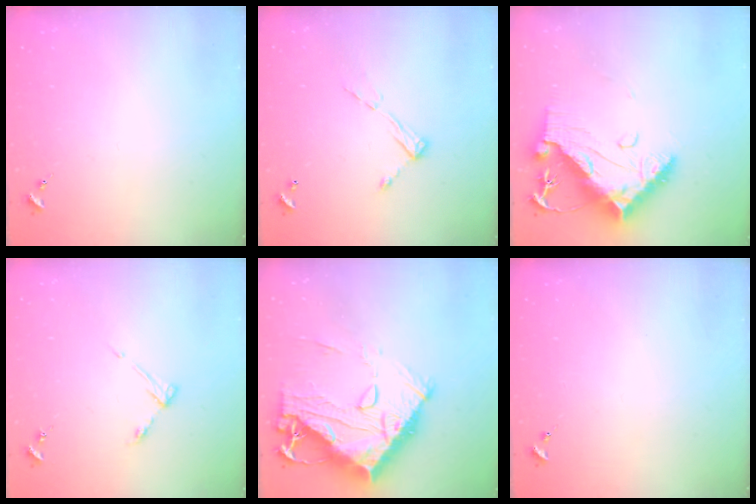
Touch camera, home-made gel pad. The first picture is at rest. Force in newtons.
{"total": 8.2, "press": 8.2, "slide": 0.5}
{"total": 16.5, "press": 16.4, "slide": 1.3}
{"total": 4.6, "press": 4.6, "slide": 0.6}
{"total": 23.2, "press": 23.1, "slide": 2.2}
{"total": 0.0}